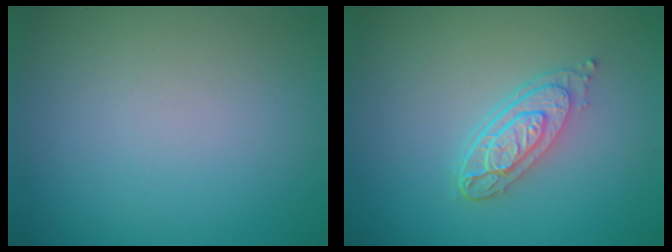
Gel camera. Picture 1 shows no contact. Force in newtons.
{"total": 4.0, "press": 2.9, "slide": 2.7}